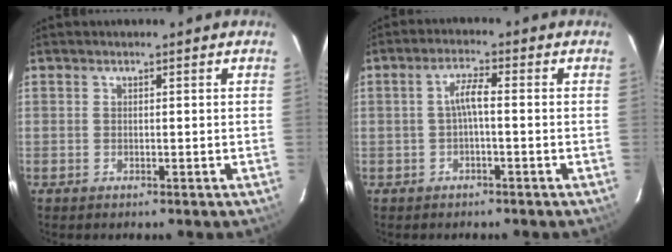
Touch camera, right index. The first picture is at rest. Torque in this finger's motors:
{"motor_torque": [0.36, -0.08, 0.34, 0.07]}